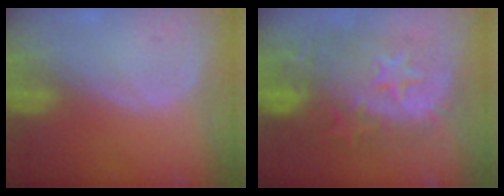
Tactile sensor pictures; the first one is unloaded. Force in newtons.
{"total": 12.3, "press": 12.2, "slide": 1.1}